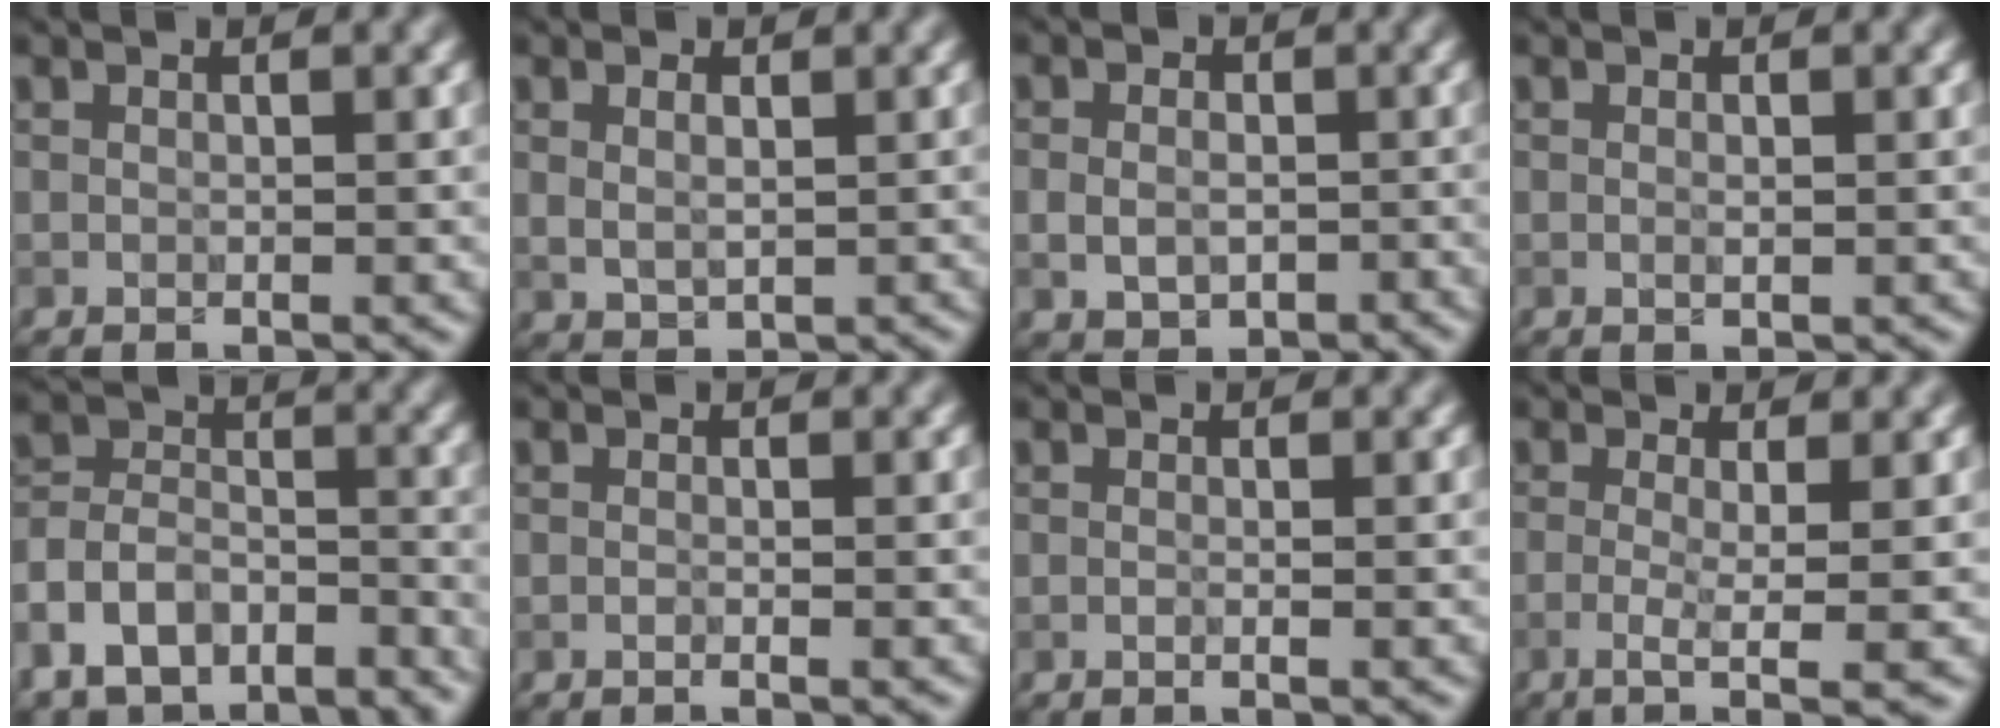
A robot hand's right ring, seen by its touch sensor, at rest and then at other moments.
{"total": 2.2, "force": [0.6, 1.5, 1.5], "torque": [-0.026, 0.001, 0.017]}
{"total": 4.4, "force": [-0.8, 3.5, 2.5], "torque": [-0.026, -0.003, -0.018]}
{"total": 0.8, "force": [-0.1, 0.3, 0.7], "torque": [-0.014, -0.001, 0.002]}
{"total": 9.2, "force": [-7.0, 5.1, 3.0], "torque": [-0.072, 0.008, -0.133]}
{"total": 1.2, "force": [-0.3, 0.6, 1.0], "torque": [0.005, -0.007, -0.021]}
{"total": 1.5, "force": [0.1, 0.9, 1.2], "torque": [0.006, -0.004, -0.019]}
{"total": 3.7, "force": [-1.0, 0.7, 3.4], "torque": [-0.063, -0.003, -0.027]}